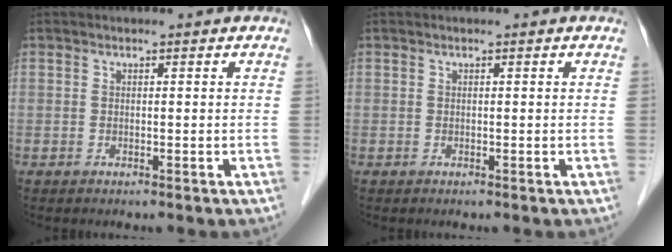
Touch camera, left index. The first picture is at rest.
{"total": 0.0}